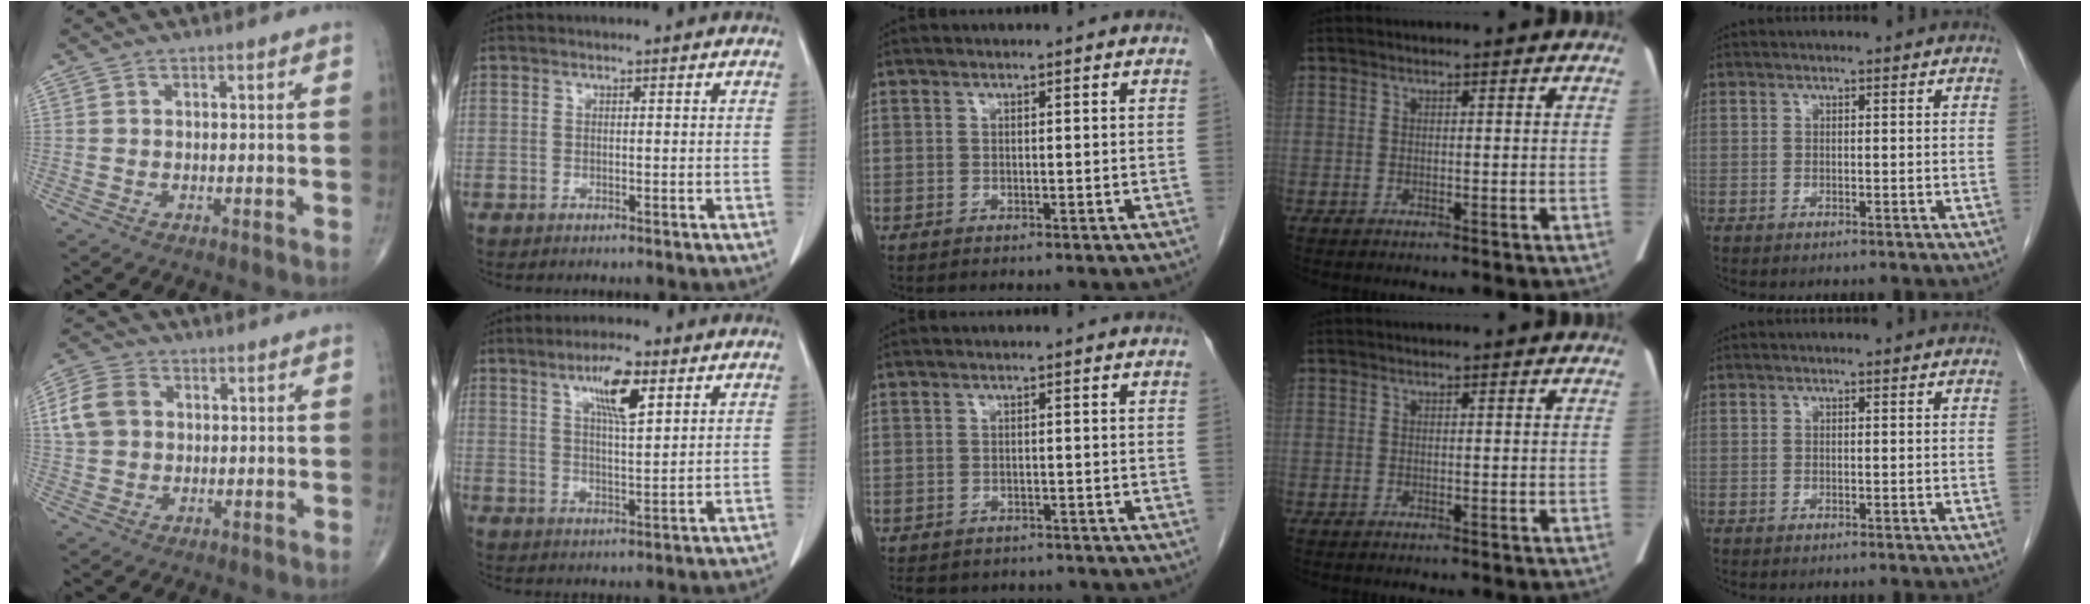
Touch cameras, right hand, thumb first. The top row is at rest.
{"thumb": {"total": 7.9, "force": [1.4, 6.3, 4.7], "torque": [-0.087, 0.011, 0.022]}, "index": {"total": 7.2, "force": [3.7, 1.2, 6.0], "torque": [-0.108, 0.000, 0.063]}, "middle": {"total": 9.0, "force": [-7.9, 3.6, 2.4], "torque": [-0.050, -0.001, -0.095]}}